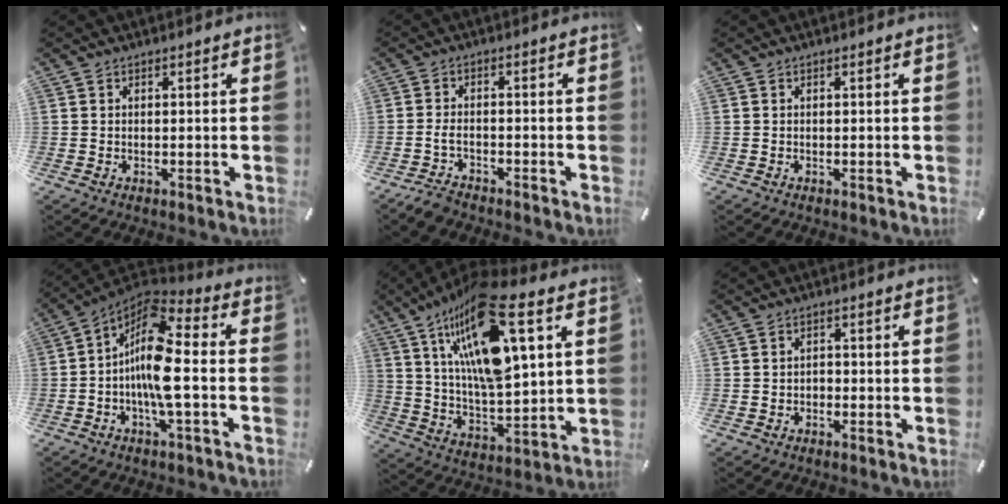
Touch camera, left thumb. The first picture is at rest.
{"total": 3.3, "force": [-2.4, 1.1, 1.9], "torque": [-0.048, 0.010, -0.050]}
{"total": 0.0}
{"total": 14.0, "force": [-2.6, 4.6, 13.0], "torque": [-0.275, -0.015, -0.054]}
{"total": 22.5, "force": [10.9, 7.6, 18.2], "torque": [-0.349, -0.047, 0.170]}
{"total": 1.4, "force": [-0.6, 1.0, 0.8], "torque": [-0.019, 0.004, -0.015]}